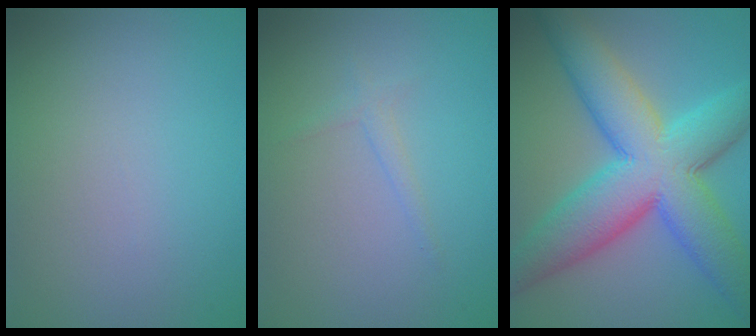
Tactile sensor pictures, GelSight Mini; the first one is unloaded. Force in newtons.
{"total": 1.0, "press": 1.0, "slide": 0.1}
{"total": 11.6, "press": 11.6, "slide": 0.2}